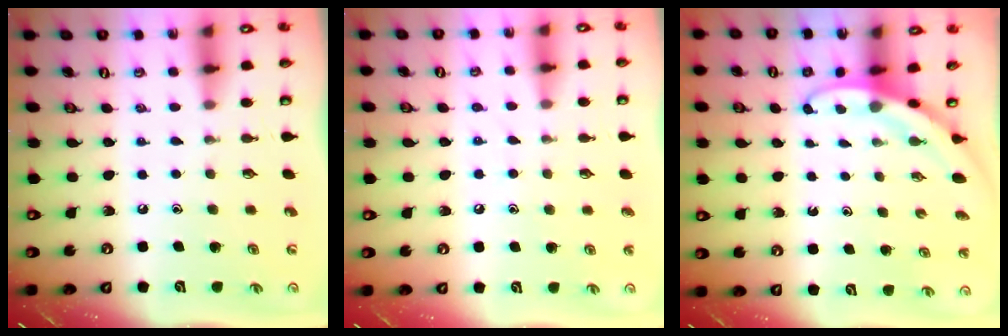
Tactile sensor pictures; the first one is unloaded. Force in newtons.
{"total": 4.6, "press": 4.6, "slide": 0.5}
{"total": 3.0, "press": 3.0, "slide": 0.1}